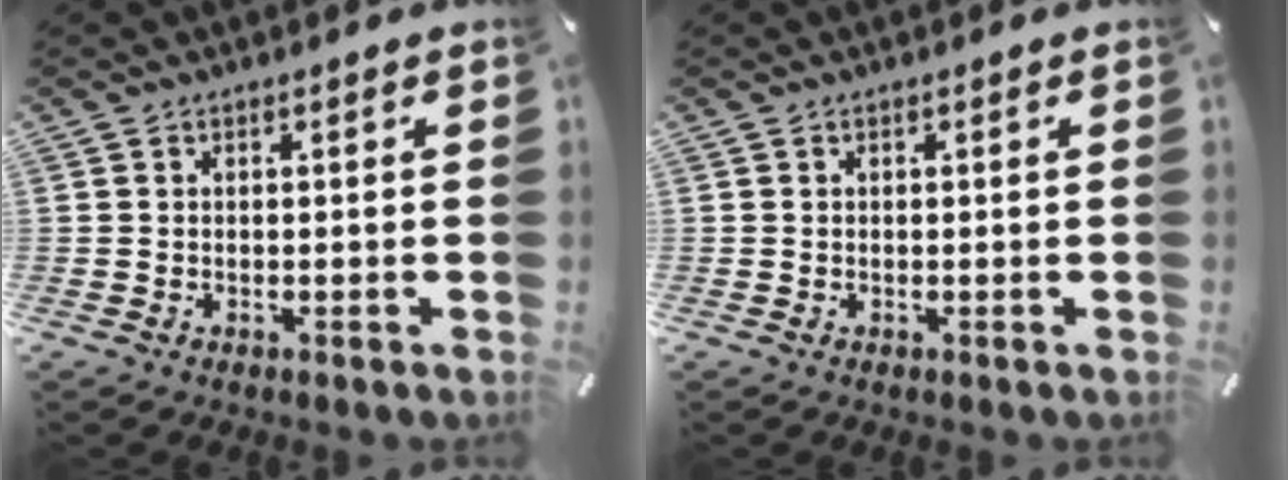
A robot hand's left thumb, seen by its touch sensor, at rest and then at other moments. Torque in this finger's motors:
{"motor_torque": [0.01, 0.02, -0.02, 0.02, 0.00]}